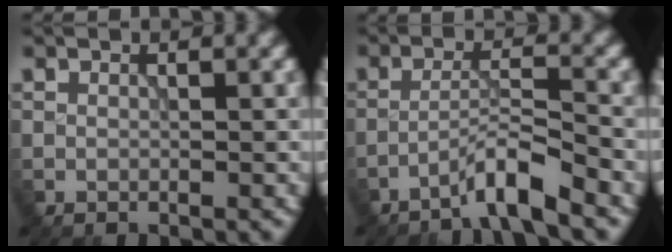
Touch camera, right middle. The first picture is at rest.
{"total": 3.4, "force": [-2.7, -0.1, 2.1], "torque": [-0.035, 0.012, -0.060]}